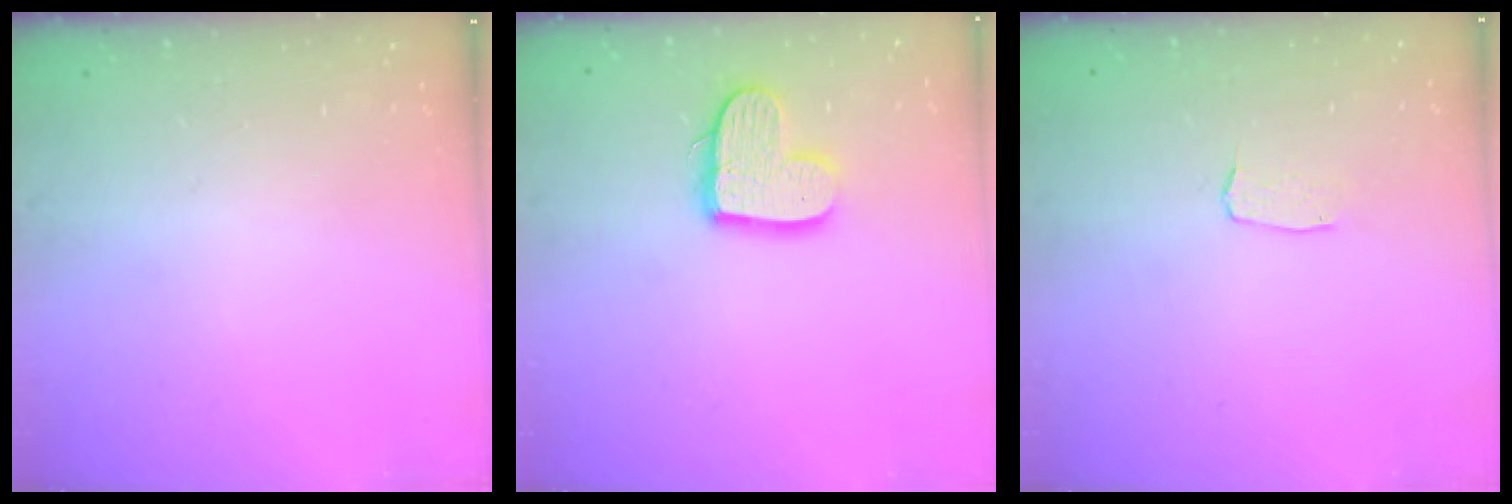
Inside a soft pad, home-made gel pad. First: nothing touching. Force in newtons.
{"total": 12.5, "press": 12.4, "slide": 1.1}
{"total": 3.0, "press": 3.0, "slide": 0.2}